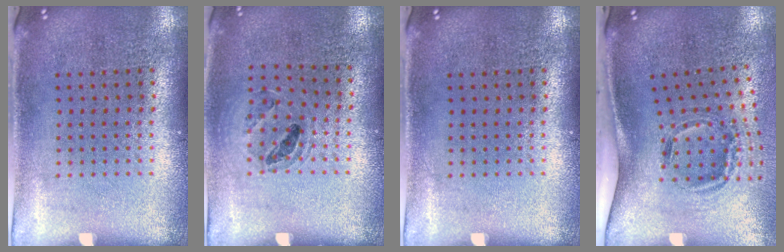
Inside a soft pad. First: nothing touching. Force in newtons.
{"total": 0.9, "press": 0.9, "slide": 0.1}
{"total": 0.0}
{"total": 1.9, "press": 1.3, "slide": 1.3}